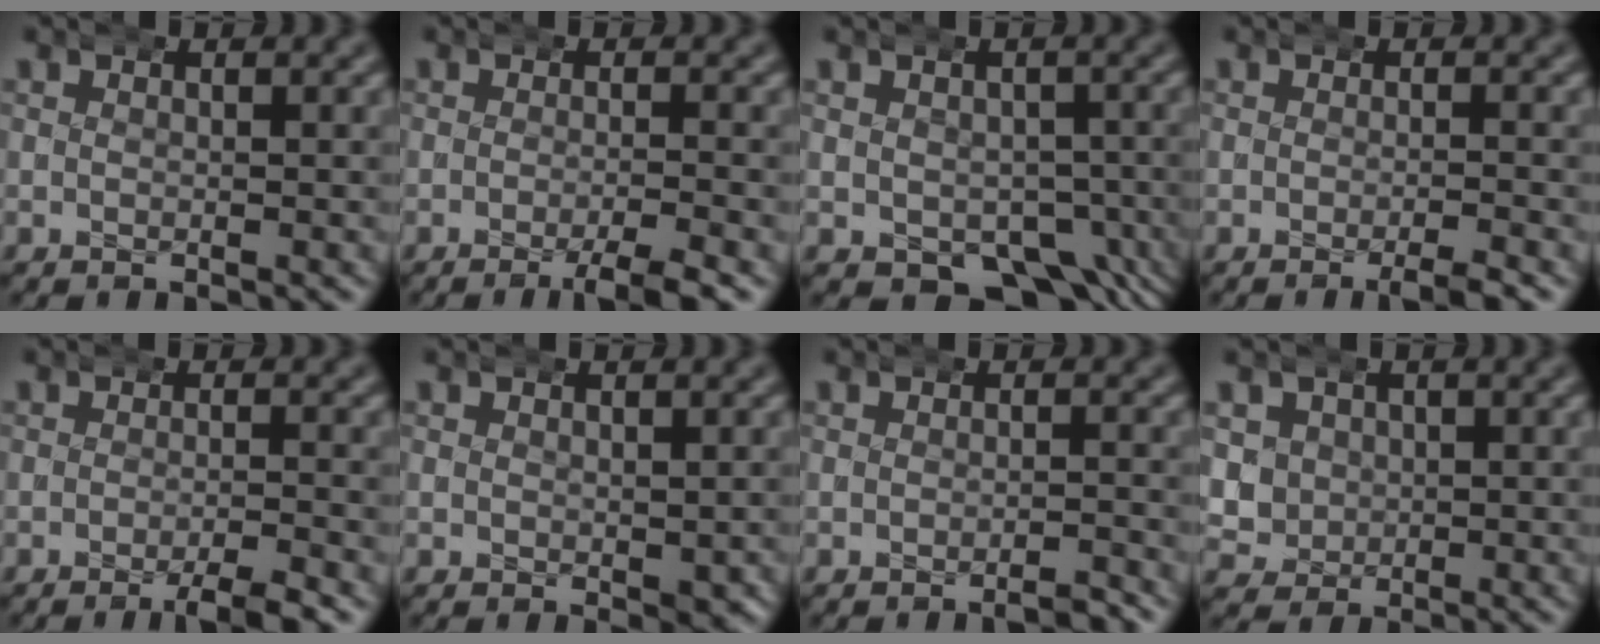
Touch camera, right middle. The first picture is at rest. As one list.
[{"total": 3.1, "force": [-1.8, 0.1, 2.5], "torque": [-0.036, 0.005, -0.036]}, {"total": 6.6, "force": [-3.9, 4.1, 3.4], "torque": [-0.045, -0.027, -0.050]}, {"total": 1.9, "force": [-1.1, -0.1, 1.5], "torque": [-0.020, 0.008, -0.026]}, {"total": 2.8, "force": [-1.7, 0.1, 2.2], "torque": [-0.031, 0.006, -0.035]}, {"total": 1.8, "force": [-0.2, 1.1, 1.3], "torque": [-0.016, -0.008, 0.000]}, {"total": 1.5, "force": [-1.3, 0.0, 0.6], "torque": [-0.005, 0.010, -0.030]}, {"total": 6.7, "force": [0.0, 6.3, 2.3], "torque": [-0.071, -0.018, 0.001]}]